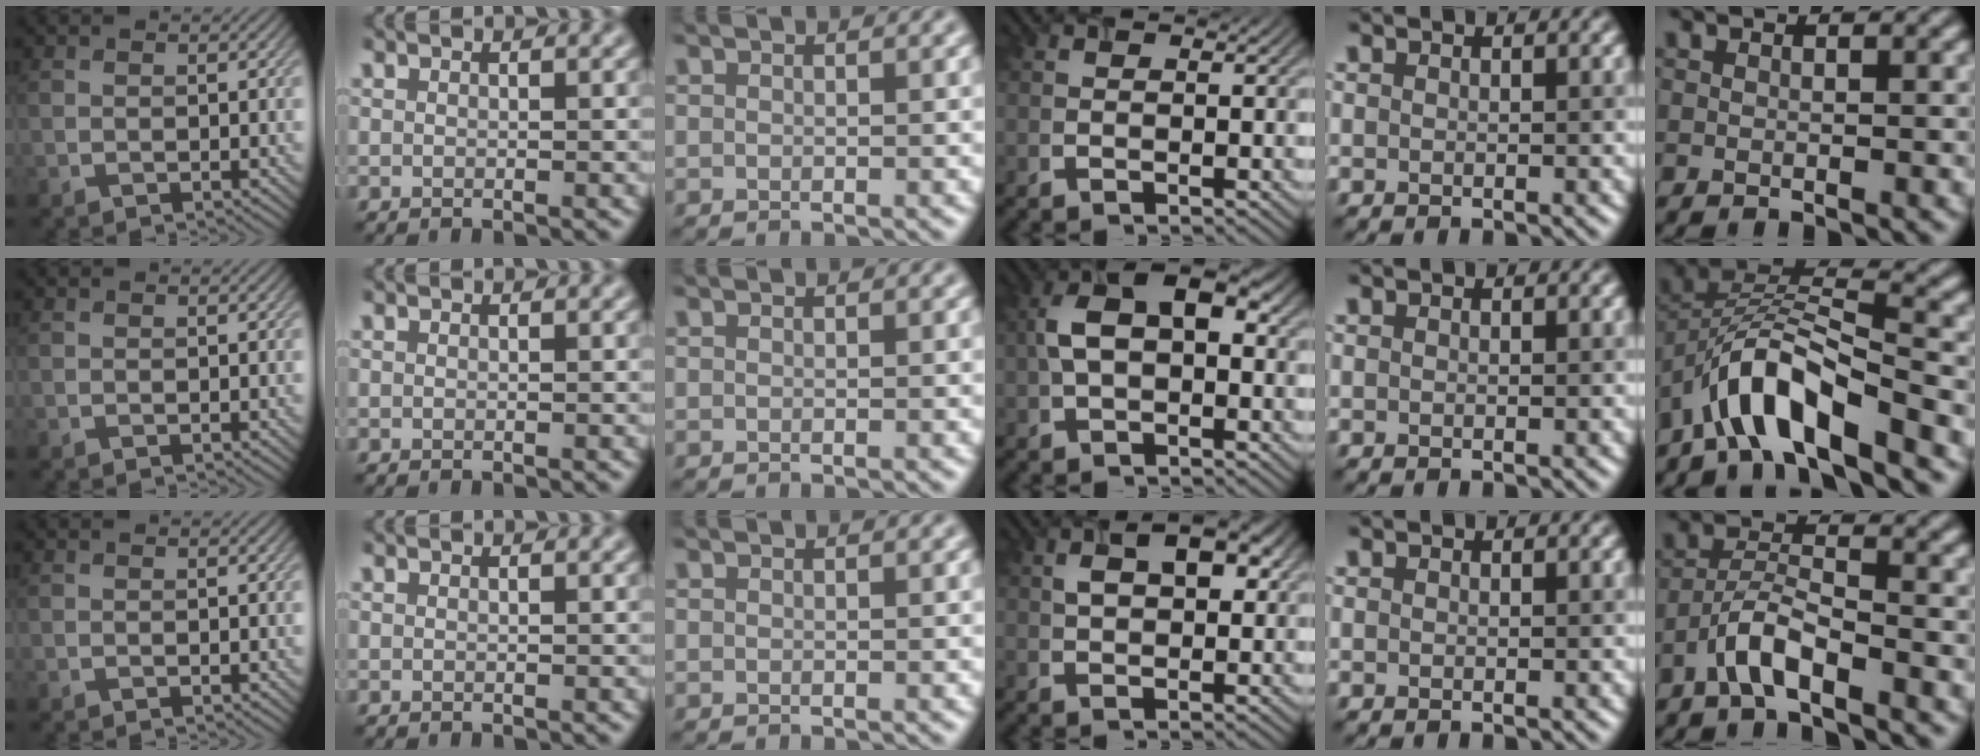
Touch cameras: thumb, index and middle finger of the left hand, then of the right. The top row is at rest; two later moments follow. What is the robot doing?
{"motion": "lift_and_place", "object": "timer"}